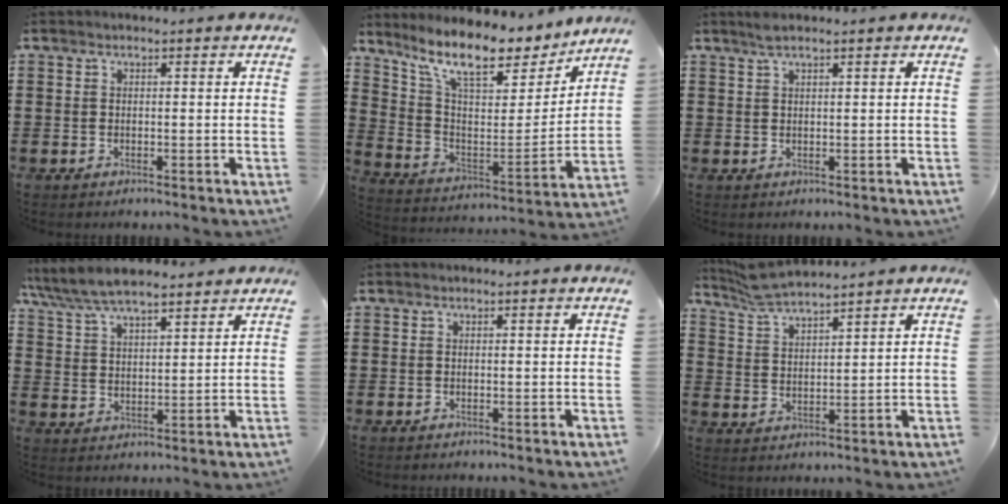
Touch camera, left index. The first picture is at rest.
{"total": 11.2, "force": [9.1, 3.0, 5.9], "torque": [-0.137, -0.056, 0.153]}
{"total": 1.7, "force": [1.2, 0.1, 1.1], "torque": [-0.025, 0.001, 0.021]}
{"total": 6.9, "force": [6.2, 1.6, 2.4], "torque": [-0.069, -0.017, 0.114]}
{"total": 0.0}
{"total": 5.7, "force": [5.4, 0.4, 1.9], "torque": [-0.053, -0.016, 0.100]}